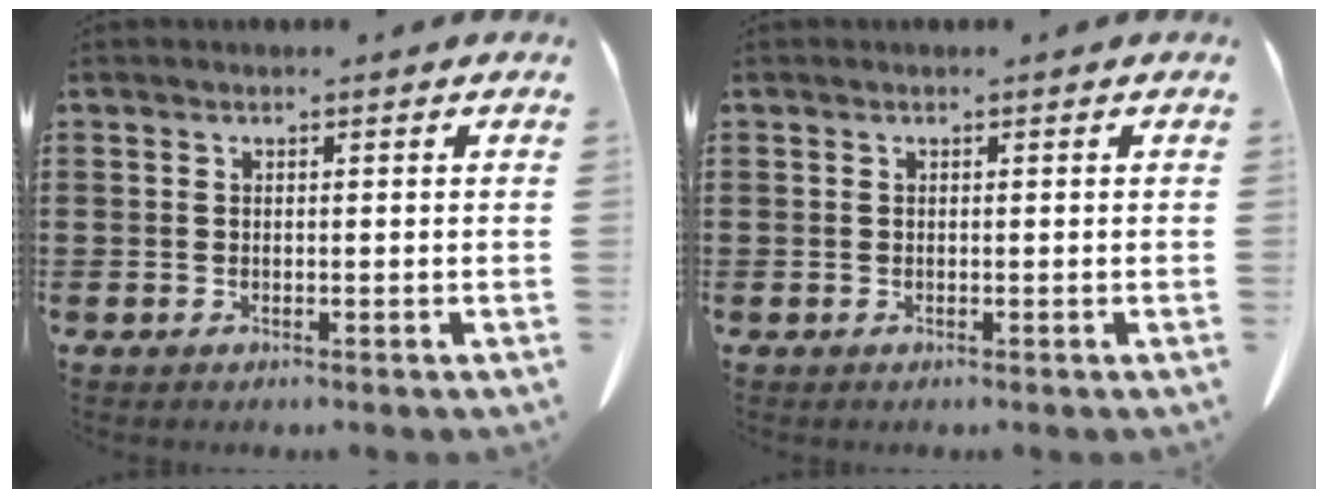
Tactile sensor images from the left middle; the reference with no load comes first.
{"total": 0.0}